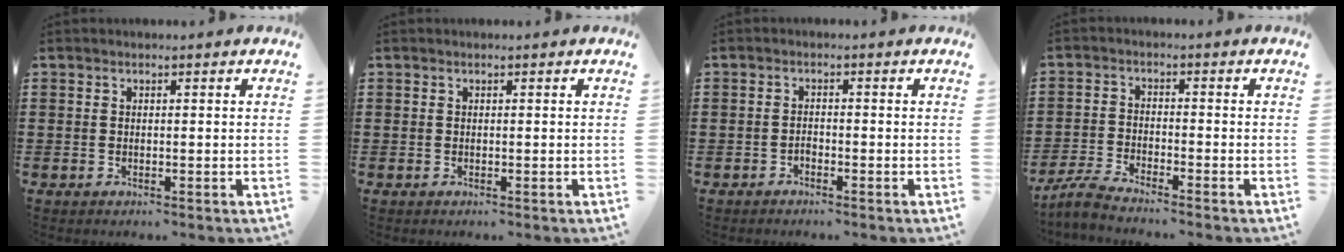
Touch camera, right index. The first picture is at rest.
{"total": 0.0}
{"total": 1.0, "force": [-0.9, 0.4, 0.2], "torque": [-0.008, -0.001, -0.018]}
{"total": 3.7, "force": [-3.6, -0.2, 0.9], "torque": [-0.032, -0.004, -0.077]}